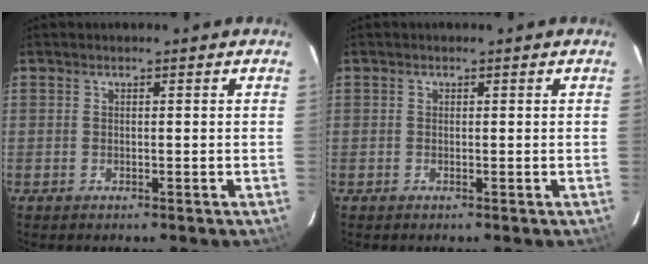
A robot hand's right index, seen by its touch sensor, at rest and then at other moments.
{"total": 0.5, "force": [0.0, 0.5, 0.1], "torque": [0.000, 0.003, -0.001]}